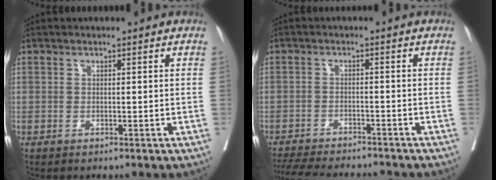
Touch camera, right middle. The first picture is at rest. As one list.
[{"total": 13.5, "force": [-12.4, 2.1, 5.0], "torque": [-0.094, -0.015, -0.176]}]